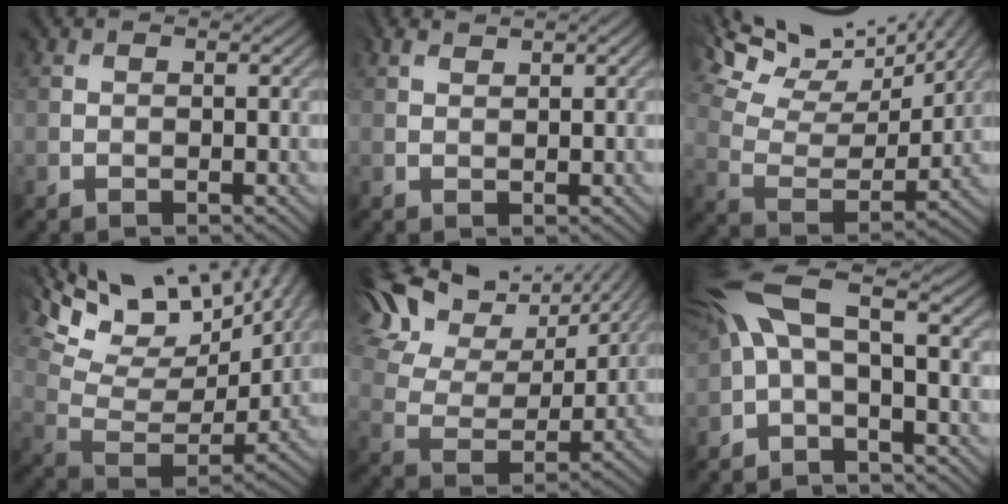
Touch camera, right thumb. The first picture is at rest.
{"total": 1.5, "force": [1.4, 0.2, 0.5], "torque": [-0.014, 0.001, 0.028]}
{"total": 15.7, "force": [12.9, 4.7, 7.7], "torque": [-0.183, 0.014, 0.185]}
{"total": 16.9, "force": [11.2, 6.9, 10.6], "torque": [-0.230, 0.030, 0.172]}
{"total": 14.6, "force": [10.3, 6.5, 8.1], "torque": [-0.198, 0.030, 0.155]}
{"total": 9.6, "force": [0.1, 3.8, 8.8], "torque": [-0.205, 0.016, -0.006]}